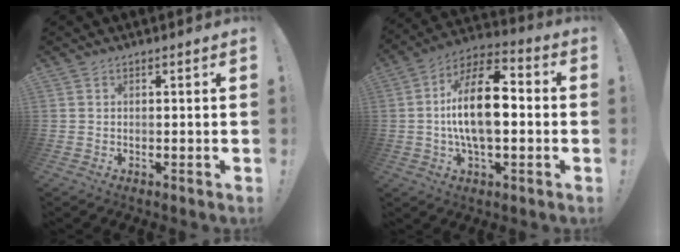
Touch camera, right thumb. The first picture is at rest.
{"total": 17.4, "force": [-0.7, 8.1, 15.4], "torque": [-0.278, 0.007, -0.019]}